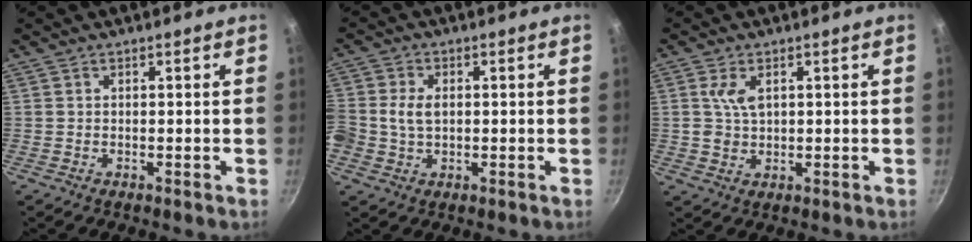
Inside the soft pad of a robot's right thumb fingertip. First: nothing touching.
{"total": 5.9, "force": [0.1, 4.5, 3.9], "torque": [-0.073, 0.011, -0.004]}
{"total": 4.3, "force": [1.2, 2.7, 3.0], "torque": [-0.055, -0.005, 0.025]}